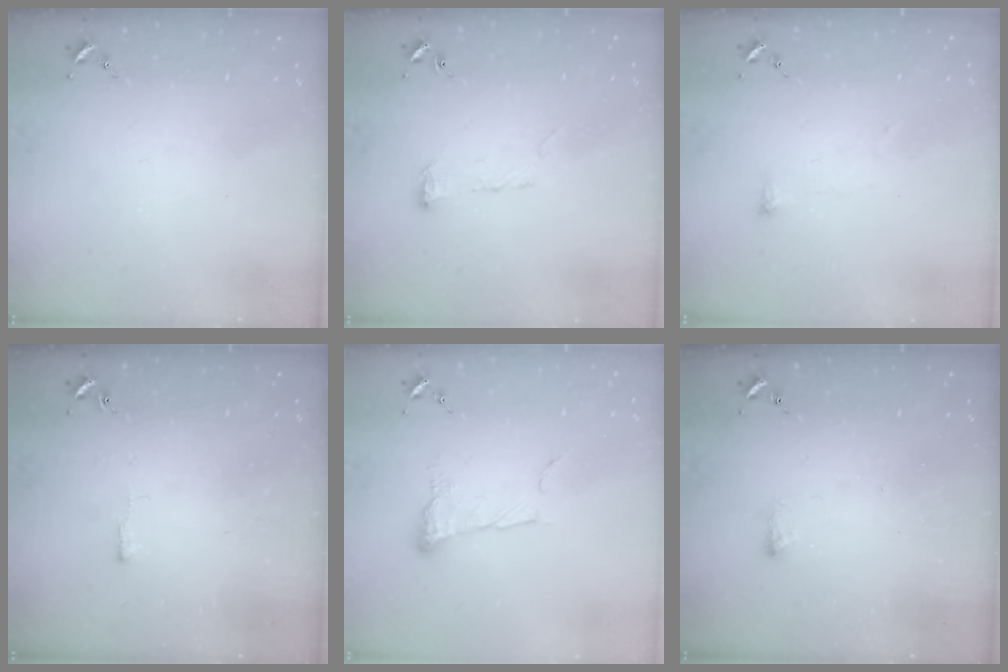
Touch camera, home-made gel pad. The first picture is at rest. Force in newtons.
{"total": 7.1, "press": 7.1, "slide": 0.2}
{"total": 2.8, "press": 2.7, "slide": 0.5}
{"total": 2.6, "press": 2.6, "slide": 0.4}
{"total": 9.0, "press": 9.0, "slide": 0.3}
{"total": 2.5, "press": 2.4, "slide": 0.5}